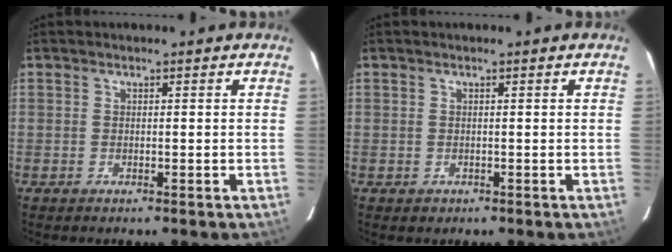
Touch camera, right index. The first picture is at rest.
{"total": 0.8, "force": [-0.2, 0.7, 0.1], "torque": [-0.001, 0.004, 0.000]}